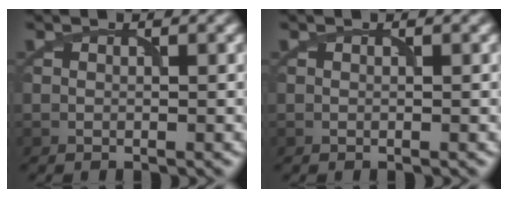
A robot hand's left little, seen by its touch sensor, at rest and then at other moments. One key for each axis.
{"total": 0.0}